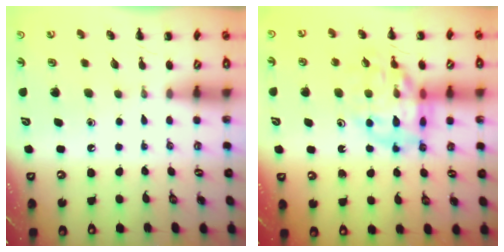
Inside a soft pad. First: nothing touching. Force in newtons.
{"total": 14.6, "press": 14.3, "slide": 2.7}